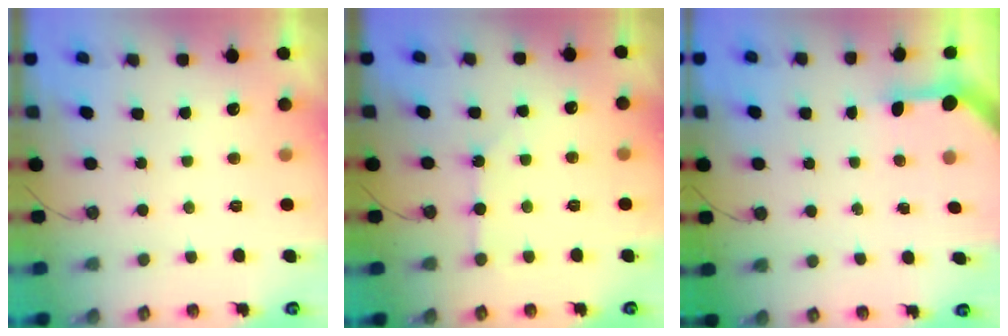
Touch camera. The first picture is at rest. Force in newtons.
{"total": 2.4, "press": 2.3, "slide": 0.4}
{"total": 3.0, "press": 3.0, "slide": 0.2}